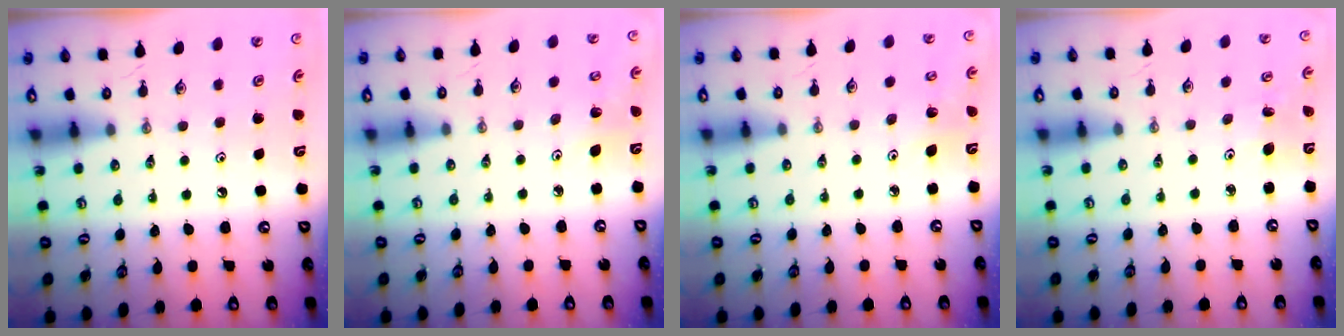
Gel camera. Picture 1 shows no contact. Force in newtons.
{"total": 3.6, "press": 3.3, "slide": 1.4}
{"total": 3.6, "press": 3.3, "slide": 1.4}
{"total": 4.7, "press": 4.7, "slide": 0.4}